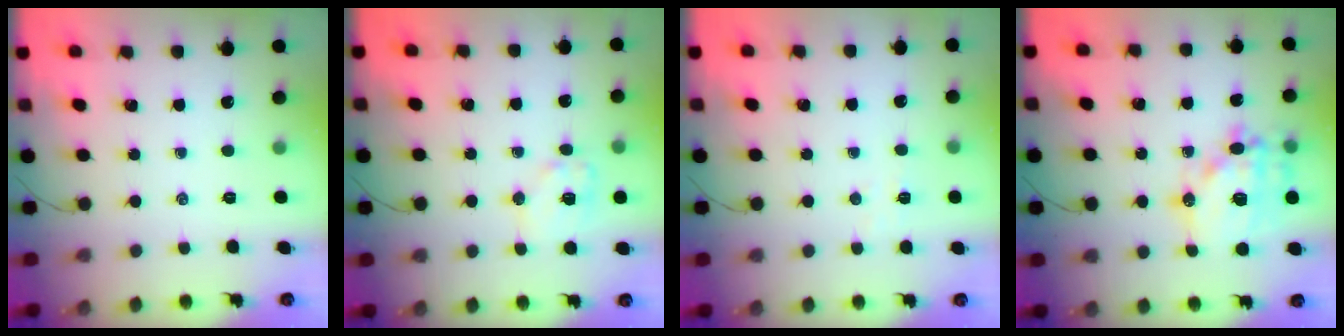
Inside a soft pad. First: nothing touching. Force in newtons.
{"total": 9.0, "press": 9.0, "slide": 1.2}
{"total": 2.8, "press": 2.7, "slide": 0.8}
{"total": 17.0, "press": 16.6, "slide": 3.5}